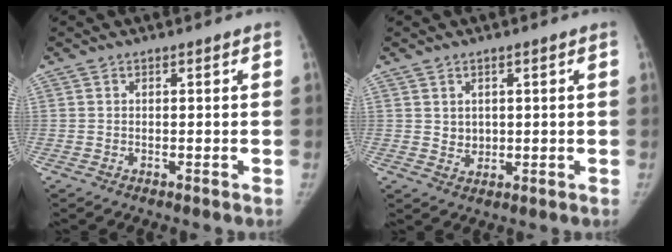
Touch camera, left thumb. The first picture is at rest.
{"total": 2.4, "force": [0.8, 2.0, 1.0], "torque": [-0.008, -0.009, 0.022]}